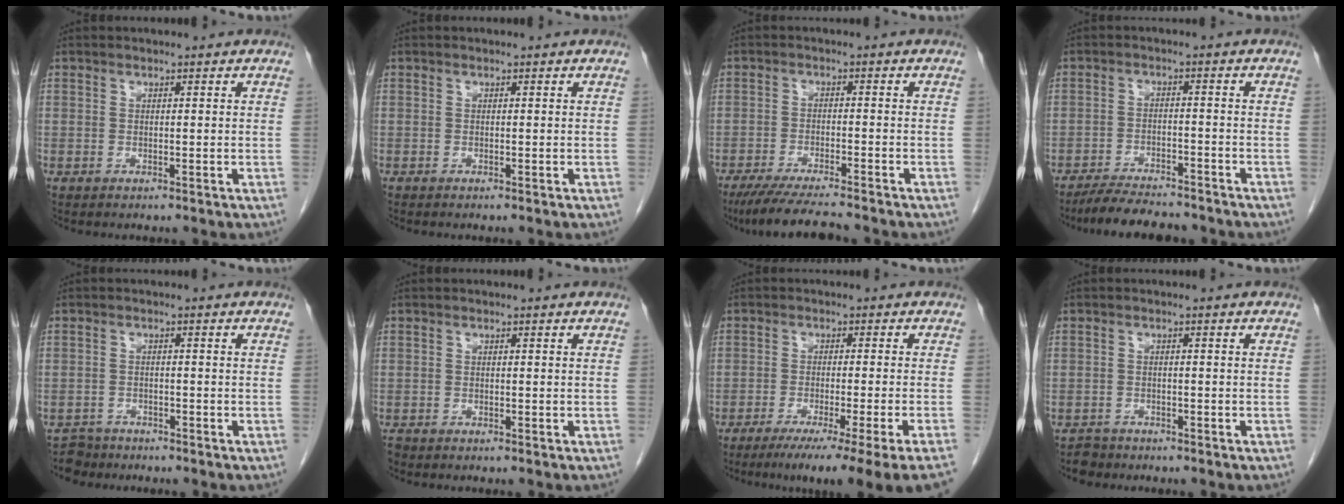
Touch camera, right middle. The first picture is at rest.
{"total": 0.0}
{"total": 9.3, "force": [-8.2, 0.0, 4.4], "torque": [-0.069, -0.028, -0.132]}
{"total": 8.7, "force": [-7.9, 1.5, 3.3], "torque": [-0.052, -0.012, -0.125]}
{"total": 2.8, "force": [-2.4, 1.4, -0.7], "torque": [0.008, 0.002, -0.041]}
{"total": 1.0, "force": [-0.8, 0.5, 0.1], "torque": [-0.010, -0.001, -0.015]}
{"total": 14.6, "force": [-11.2, -2.1, 9.1], "torque": [-0.087, -0.043, -0.160]}
{"total": 2.0, "force": [-1.6, 1.0, -0.5], "torque": [0.002, 0.002, -0.029]}